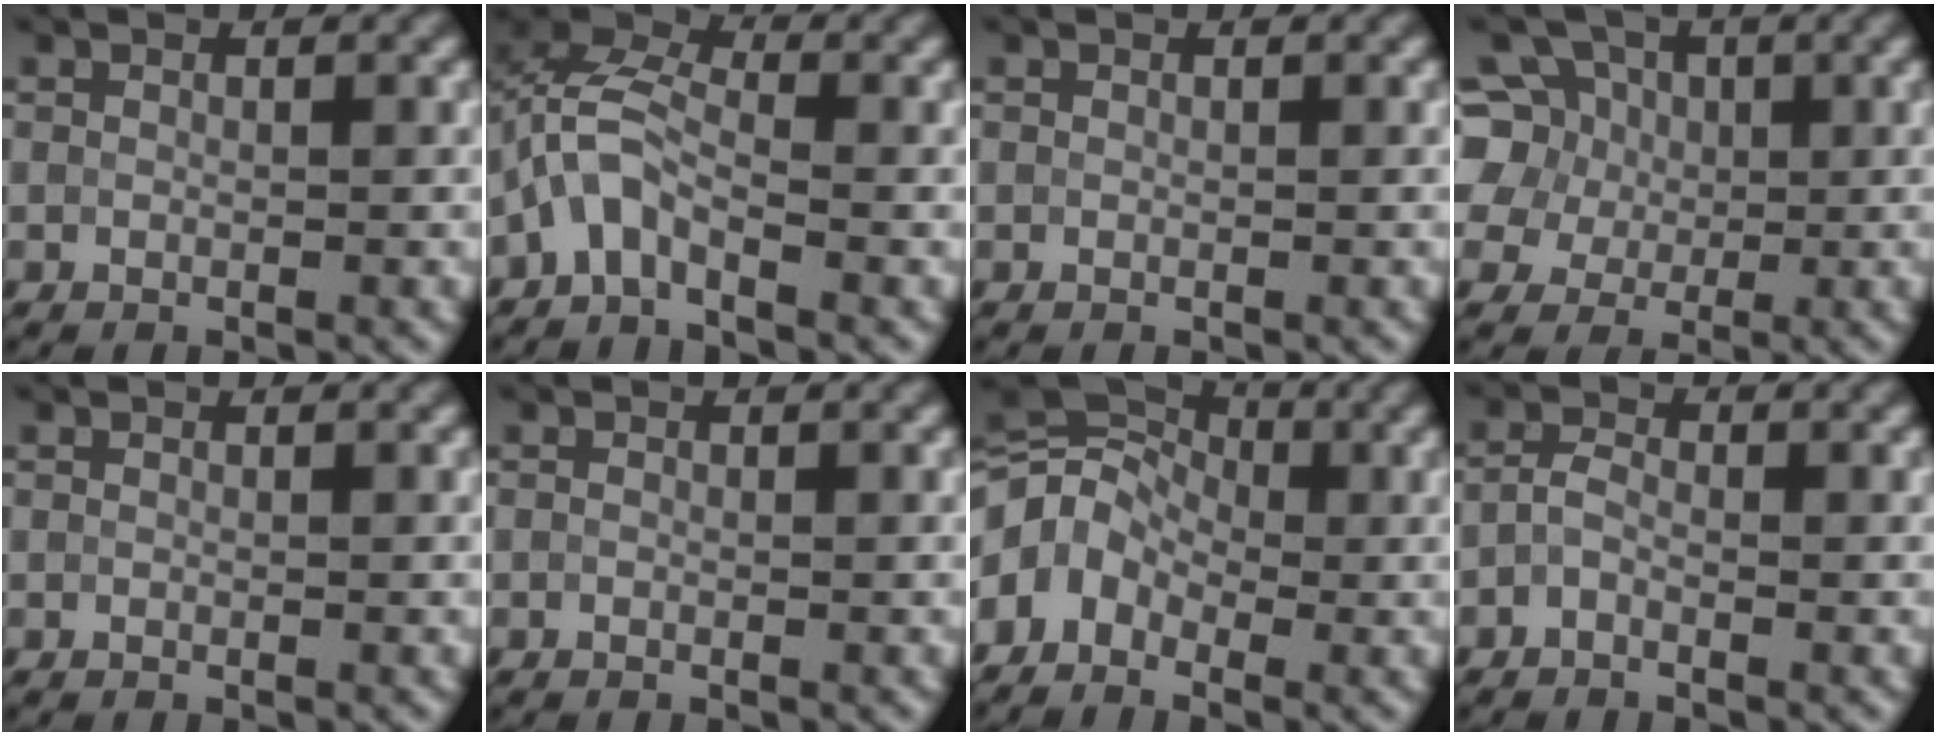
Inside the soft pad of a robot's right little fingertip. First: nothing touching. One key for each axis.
{"total": 4.2, "fx": -2.0, "fy": 2.0, "fz": 3.1, "tx": -0.066, "ty": 0.015, "tz": -0.054}
{"total": 0.0}
{"total": 8.5, "fx": 2.4, "fy": 7.3, "fz": 3.7, "tx": -0.067, "ty": 0.032, "tz": 0.019}
{"total": 0.0}
{"total": 0.0}
{"total": 6.4, "fx": -2.0, "fy": 4.8, "fz": 3.8, "tx": -0.062, "ty": 0.012, "tz": -0.053}
{"total": 1.4, "fx": -0.7, "fy": 0.7, "fz": 0.9, "tx": -0.020, "ty": 0.002, "tz": -0.019}